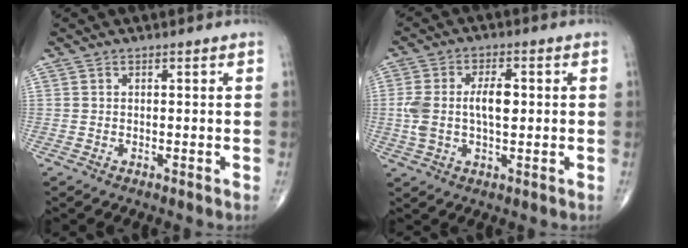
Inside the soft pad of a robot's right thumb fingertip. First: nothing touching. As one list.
[{"total": 8.8, "force": [0.5, 4.4, 7.6], "torque": [-0.157, 0.014, 0.012]}]